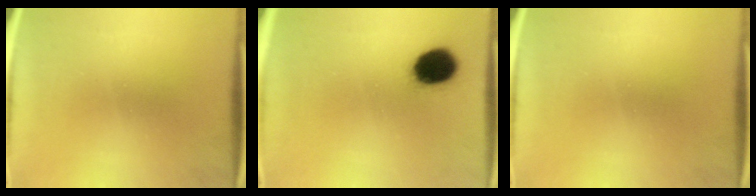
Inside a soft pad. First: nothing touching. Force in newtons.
{"total": 11.1}
{"total": 0.0}